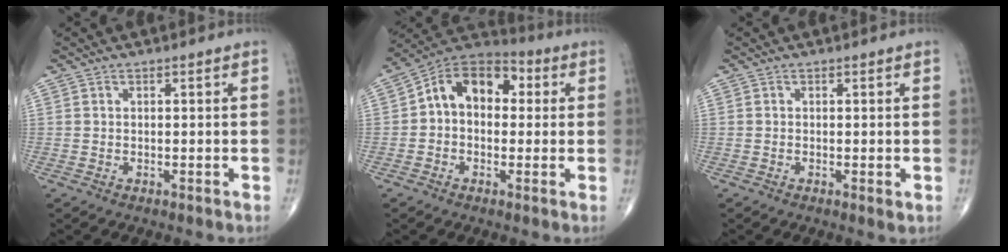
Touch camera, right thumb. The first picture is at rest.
{"total": 12.6, "force": [1.7, 8.7, 8.9], "torque": [-0.109, 0.039, 0.010]}
{"total": 1.0, "force": [-0.1, 0.2, 1.0], "torque": [-0.019, -0.006, -0.002]}